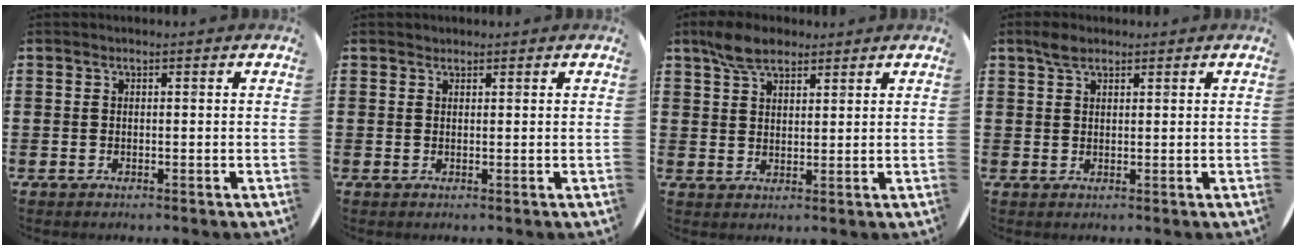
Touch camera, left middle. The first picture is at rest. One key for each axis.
{"total": 0.6, "fx": 0.6, "fy": 0.2, "fz": -0.1, "tx": 0.002, "ty": 0.003, "tz": 0.011}
{"total": 5.2, "fx": 4.2, "fy": 2.5, "fz": 1.9, "tx": -0.040, "ty": 0.001, "tz": 0.078}
{"total": 2.4, "fx": 1.9, "fy": 1.2, "fz": 1.0, "tx": -0.014, "ty": 0.003, "tz": 0.033}